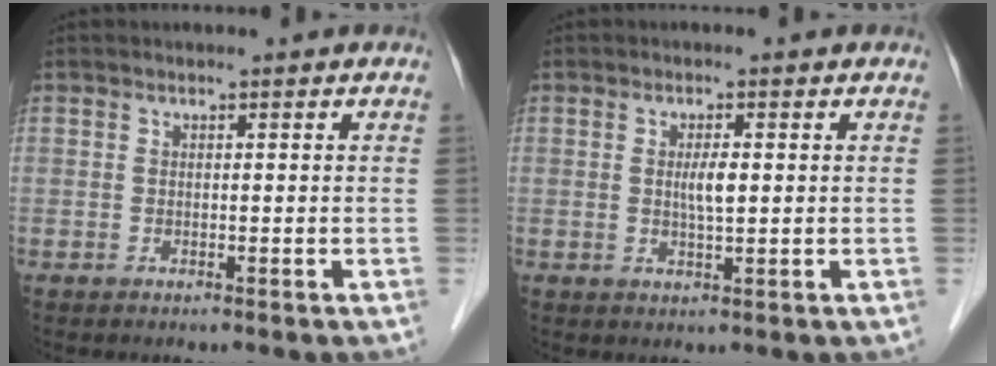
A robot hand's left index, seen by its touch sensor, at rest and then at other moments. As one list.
[{"total": 2.6, "force": [0.3, 0.3, 2.6], "torque": [-0.049, -0.002, 0.006]}]